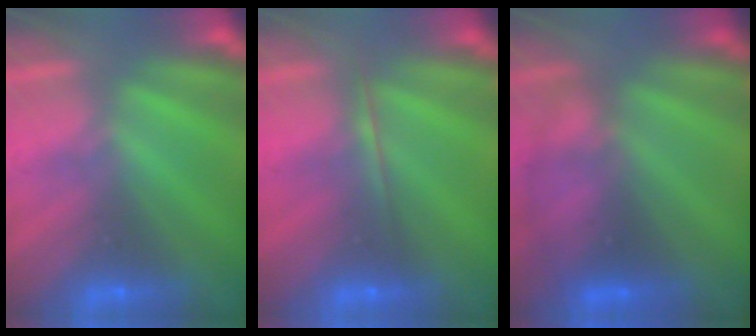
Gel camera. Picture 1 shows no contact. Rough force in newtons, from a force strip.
{"total": 1.7}
{"total": 2.2}